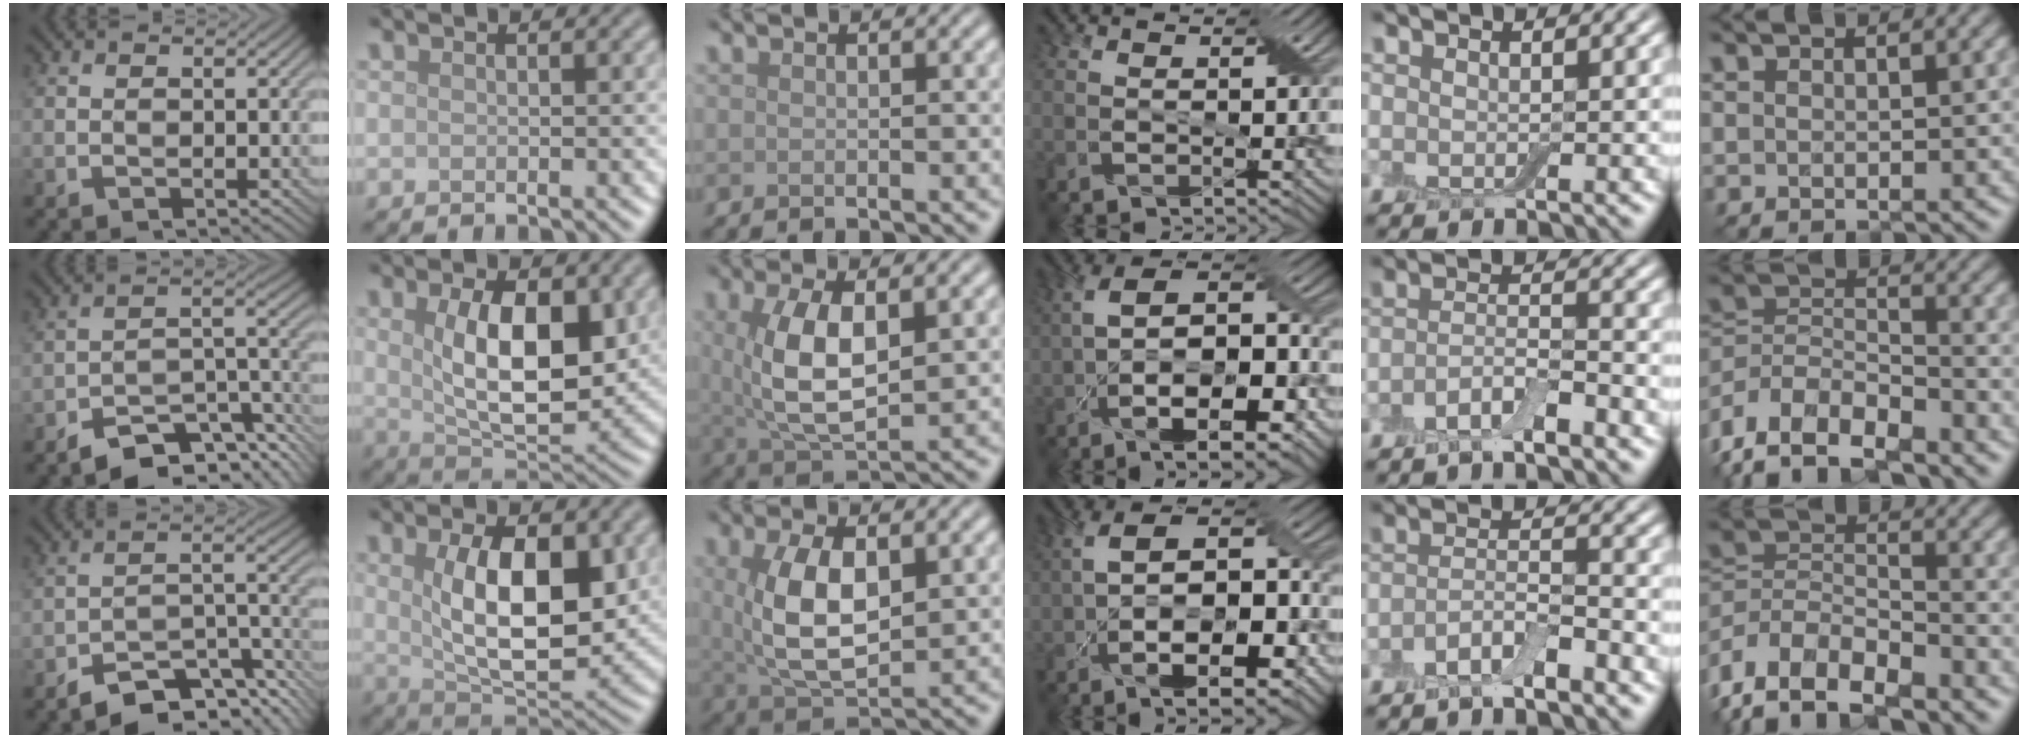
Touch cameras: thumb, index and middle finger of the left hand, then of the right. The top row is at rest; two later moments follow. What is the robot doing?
{"motion": "wrap", "object": "bandage"}